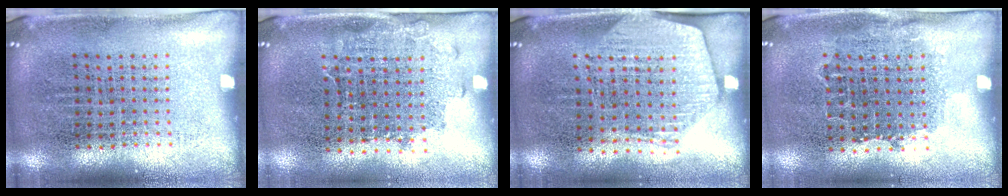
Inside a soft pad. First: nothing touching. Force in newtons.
{"total": 1.3, "press": 1.1, "slide": 0.8}
{"total": 1.7, "press": 1.5, "slide": 0.7}
{"total": 0.9, "press": 0.8, "slide": 0.5}